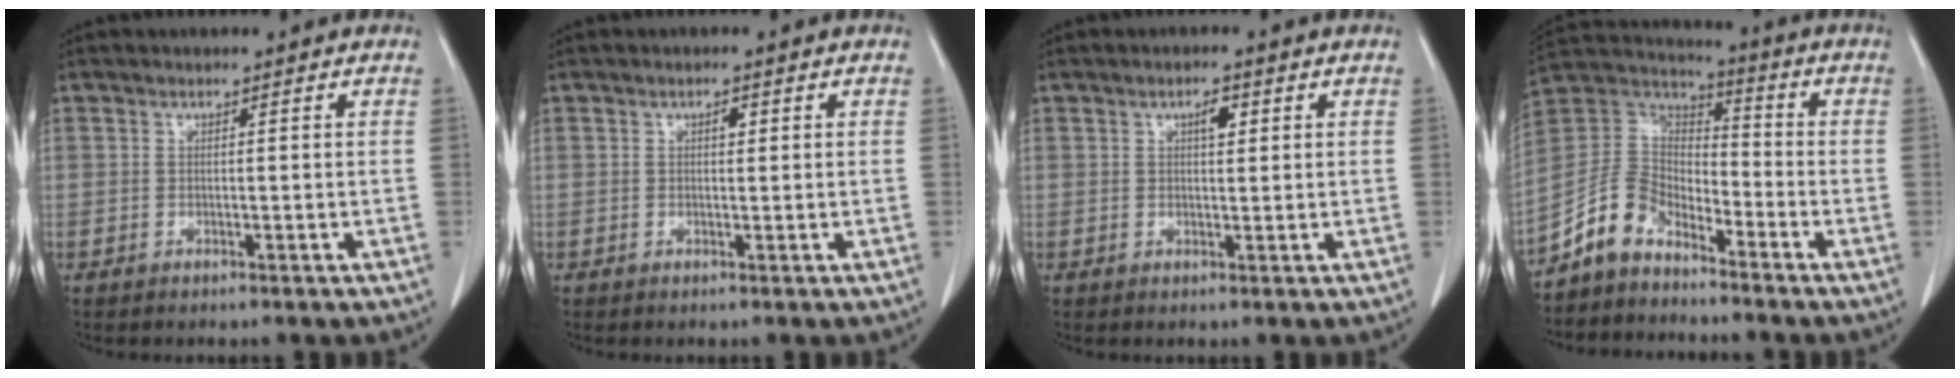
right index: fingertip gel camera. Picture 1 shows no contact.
{"total": 1.1, "force": [0.4, 0.5, 0.9], "torque": [-0.013, 0.001, 0.005]}
{"total": 2.2, "force": [0.9, 0.9, 1.8], "torque": [-0.030, 0.001, 0.014]}
{"total": 8.5, "force": [-6.5, 4.6, 3.1], "torque": [-0.074, 0.032, -0.137]}